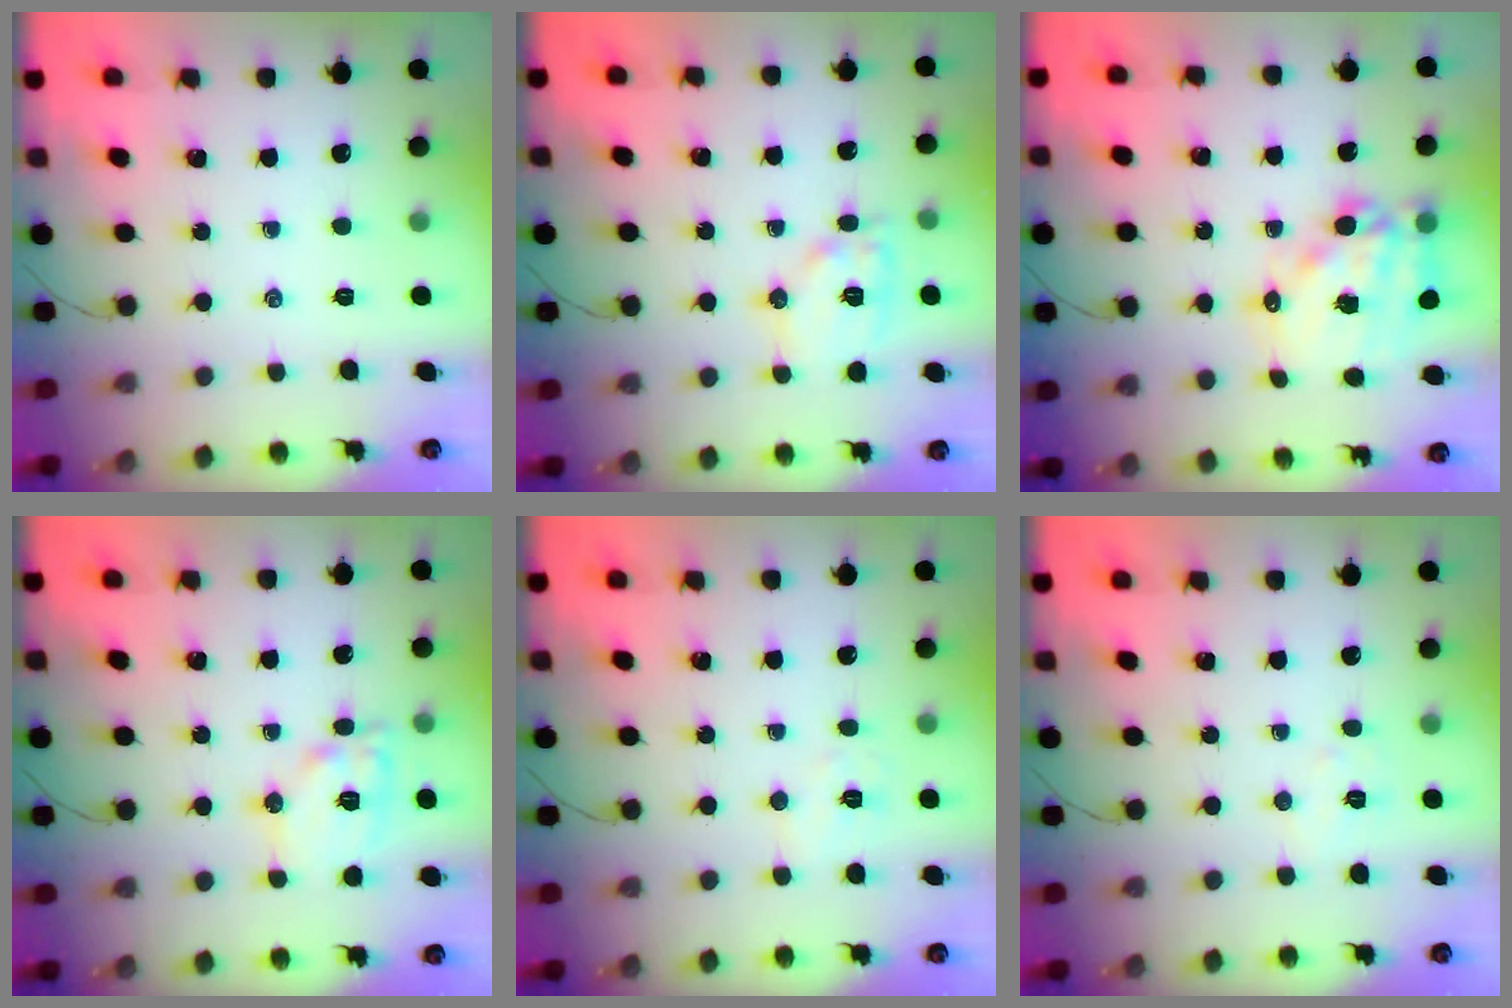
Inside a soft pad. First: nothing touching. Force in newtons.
{"total": 11.3, "press": 11.3, "slide": 0.3}
{"total": 15.4, "press": 14.9, "slide": 3.6}
{"total": 11.8, "press": 11.8, "slide": 0.7}
{"total": 4.5, "press": 4.4, "slide": 1.0}
{"total": 4.8, "press": 4.7, "slide": 0.9}